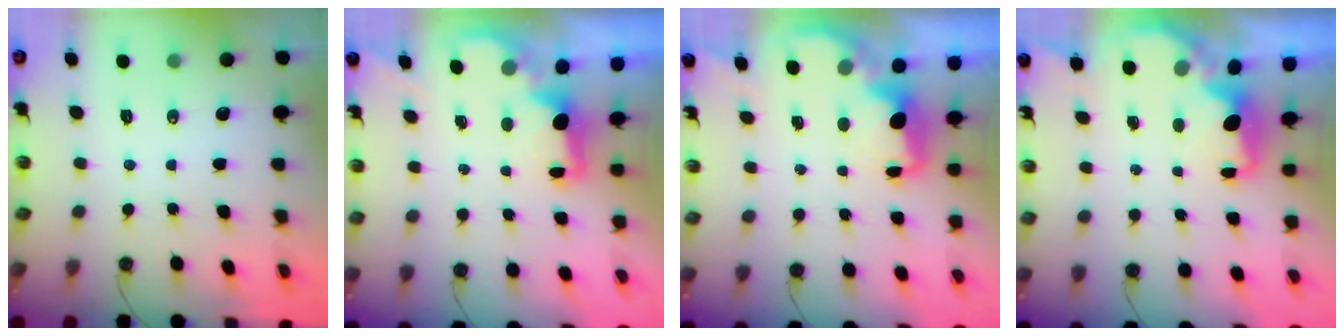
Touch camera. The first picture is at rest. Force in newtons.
{"total": 2.0, "press": 1.9, "slide": 0.7}
{"total": 2.4, "press": 2.3, "slide": 0.7}
{"total": 2.2, "press": 2.0, "slide": 0.8}